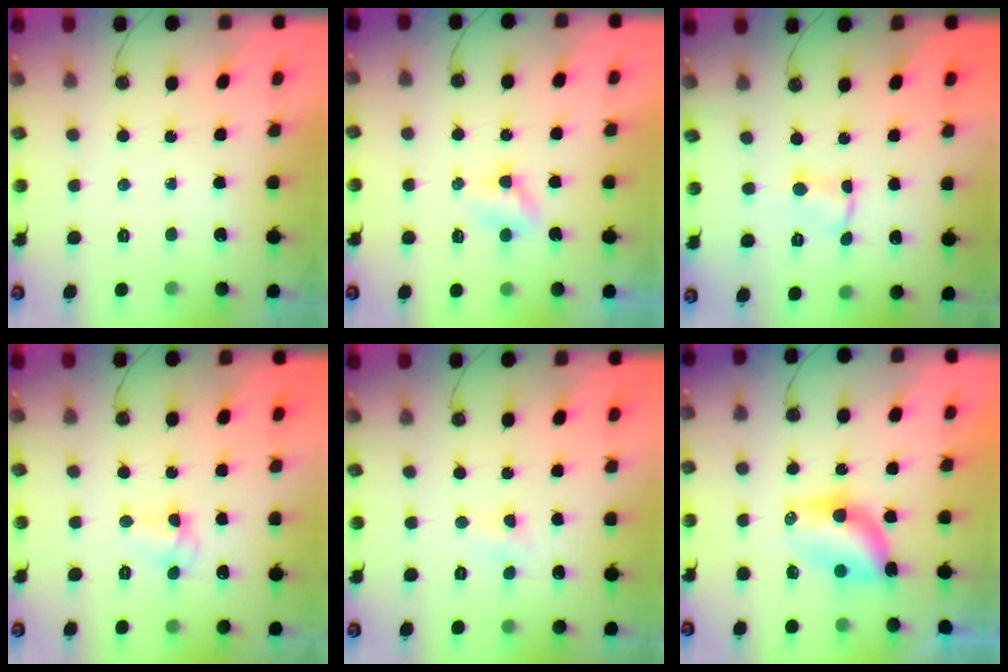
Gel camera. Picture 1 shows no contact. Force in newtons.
{"total": 3.0, "press": 3.0, "slide": 0.3}
{"total": 1.8, "press": 1.8, "slide": 0.2}
{"total": 5.2, "press": 5.2, "slide": 0.5}
{"total": 2.9, "press": 2.9, "slide": 0.4}
{"total": 6.5, "press": 6.5, "slide": 0.2}